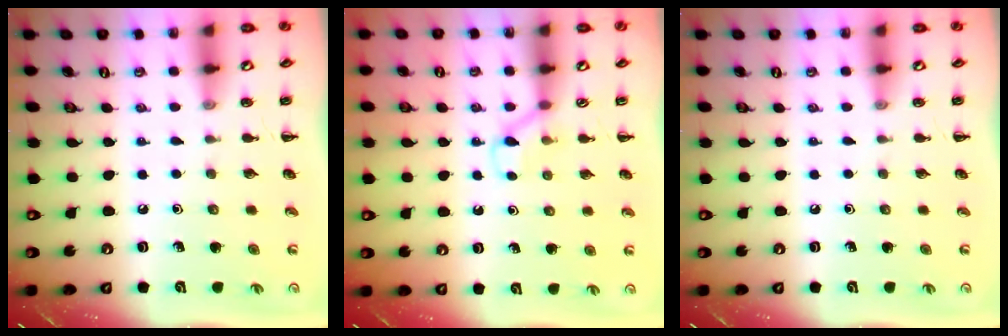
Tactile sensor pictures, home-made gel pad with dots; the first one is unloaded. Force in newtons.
{"total": 4.0, "press": 3.7, "slide": 1.5}
{"total": 0.0}